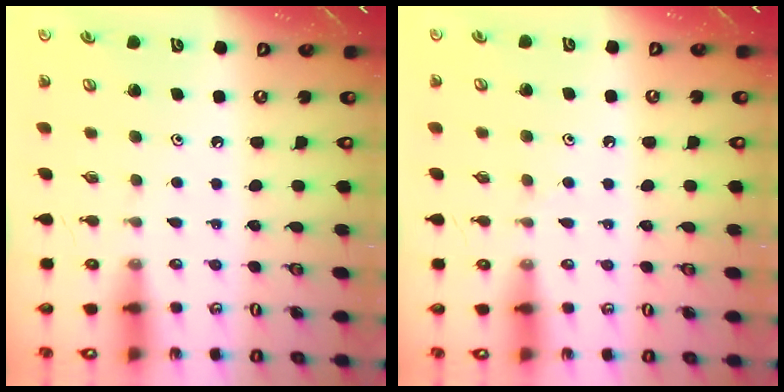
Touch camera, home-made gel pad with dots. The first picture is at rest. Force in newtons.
{"total": 6.0, "press": 5.9, "slide": 0.8}